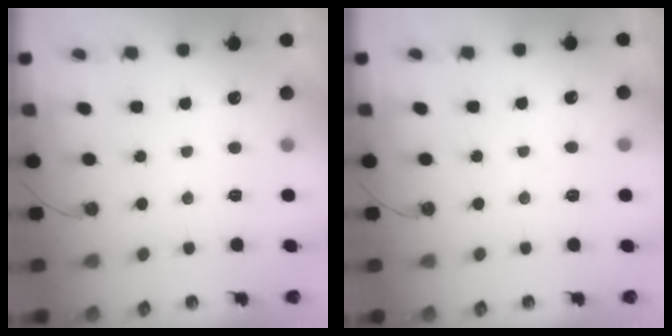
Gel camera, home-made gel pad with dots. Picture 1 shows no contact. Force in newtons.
{"total": 5.2, "press": 5.1, "slide": 0.6}